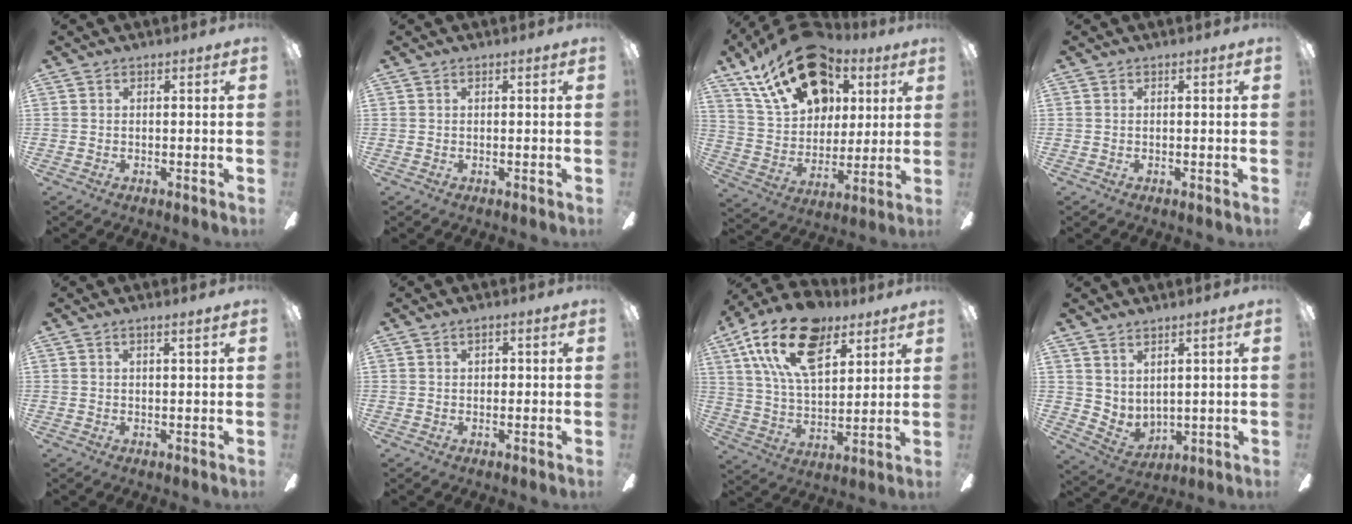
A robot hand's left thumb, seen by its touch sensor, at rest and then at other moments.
{"total": 0.0}
{"total": 24.2, "force": [13.9, 14.6, 13.3], "torque": [-0.232, -0.062, 0.251]}
{"total": 0.0}
{"total": 1.4, "force": [1.0, -0.2, 1.0], "torque": [-0.018, -0.002, 0.017]}
{"total": 1.7, "force": [0.8, 1.0, 1.1], "torque": [-0.015, 0.001, 0.012]}
{"total": 21.1, "force": [11.9, 10.8, 13.6], "torque": [-0.253, -0.045, 0.207]}
{"total": 4.5, "force": [4.0, 1.9, 0.7], "torque": [-0.030, -0.029, 0.080]}